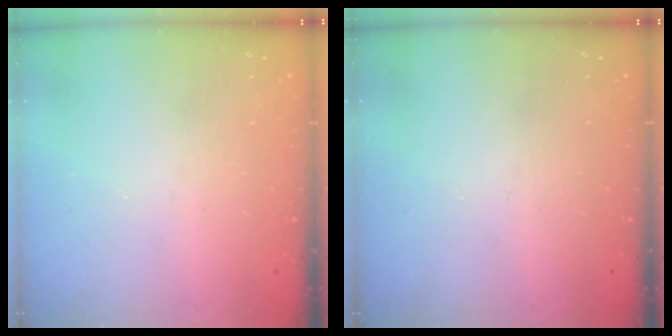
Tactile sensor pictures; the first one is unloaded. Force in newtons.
{"total": 0.0}